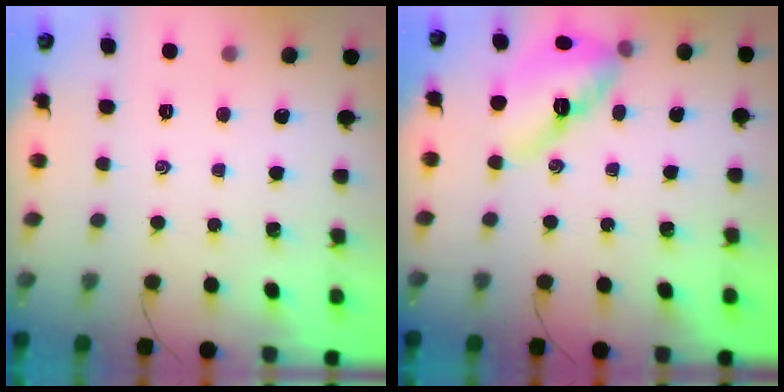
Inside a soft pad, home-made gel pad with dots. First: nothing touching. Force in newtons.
{"total": 14.6, "press": 14.4, "slide": 2.5}